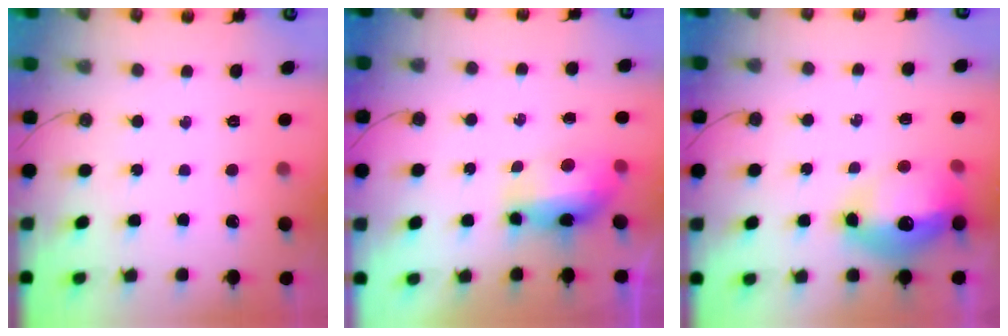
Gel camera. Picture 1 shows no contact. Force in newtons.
{"total": 14.4, "press": 11.1, "slide": 9.1}
{"total": 15.3, "press": 15.2, "slide": 1.3}